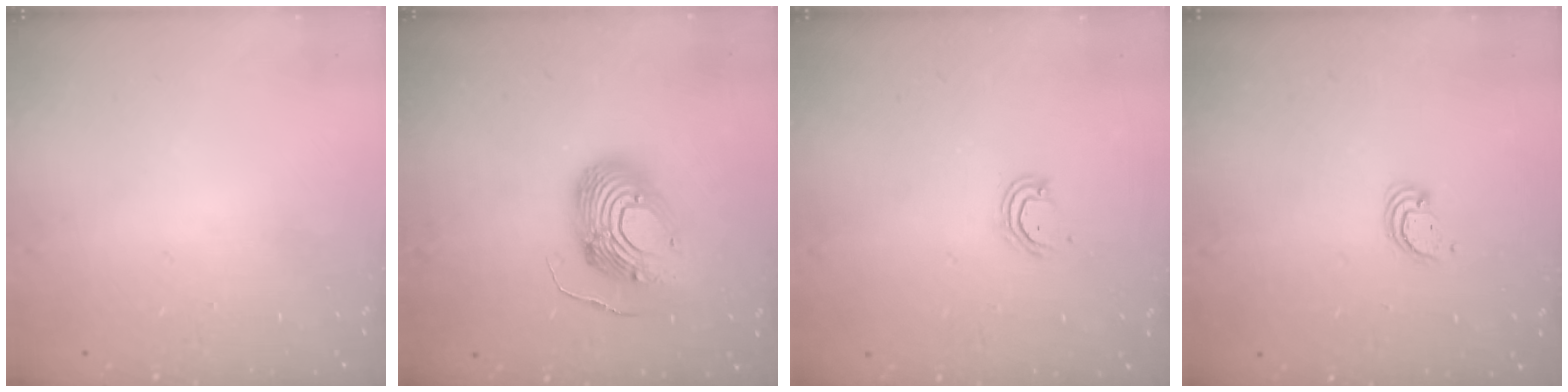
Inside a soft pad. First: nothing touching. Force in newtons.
{"total": 13.7, "press": 13.7, "slide": 1.2}
{"total": 4.7, "press": 4.6, "slide": 0.4}
{"total": 2.3, "press": 2.3, "slide": 0.2}